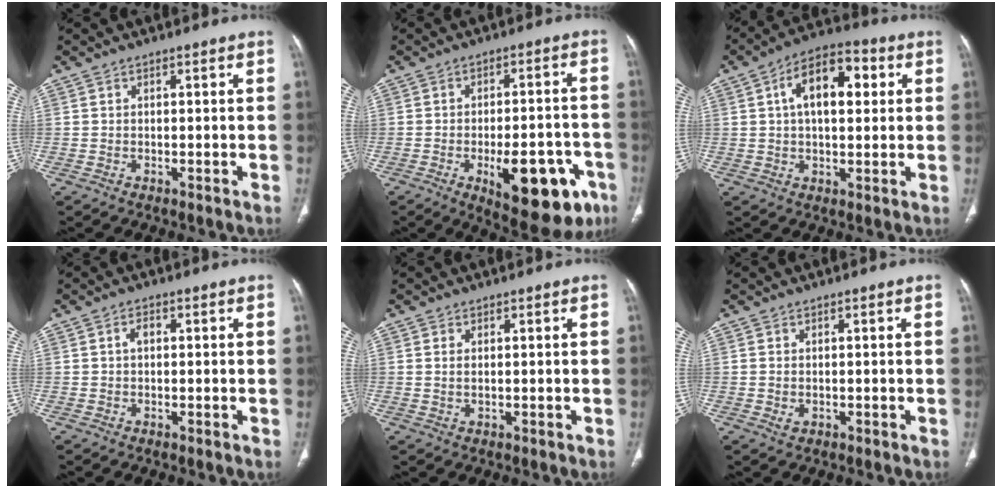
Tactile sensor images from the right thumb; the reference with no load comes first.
{"total": 17.6, "force": [-7.2, 7.4, 14.2], "torque": [-0.139, 0.025, -0.082]}
{"total": 12.4, "force": [3.0, 6.6, 10.0], "torque": [-0.145, 0.020, 0.041]}
{"total": 1.7, "force": [0.2, 1.1, 1.3], "torque": [-0.020, 0.007, 0.002]}
{"total": 1.3, "force": [0.3, 0.5, 1.2], "torque": [-0.031, 0.000, 0.009]}
{"total": 1.2, "force": [-0.2, 0.9, 0.8], "torque": [-0.016, -0.002, 0.000]}